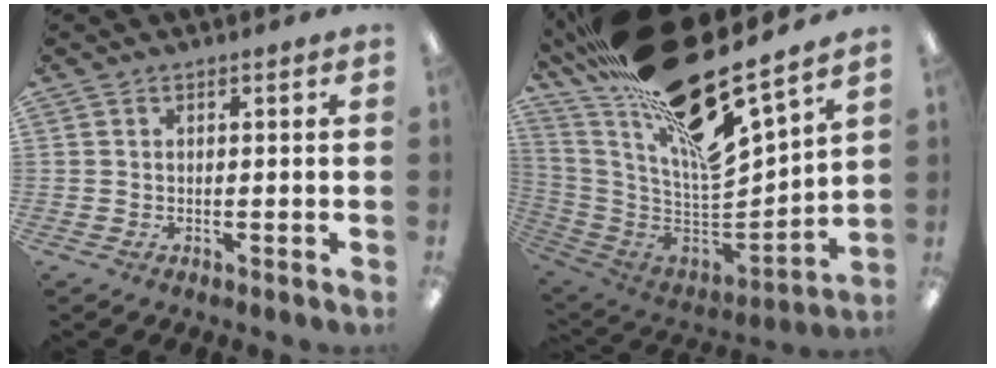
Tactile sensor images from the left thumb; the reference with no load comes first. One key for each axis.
{"total": 27.1, "fx": 19.2, "fy": 6.8, "fz": 18.0, "tx": -0.288, "ty": -0.142, "tz": 0.323}